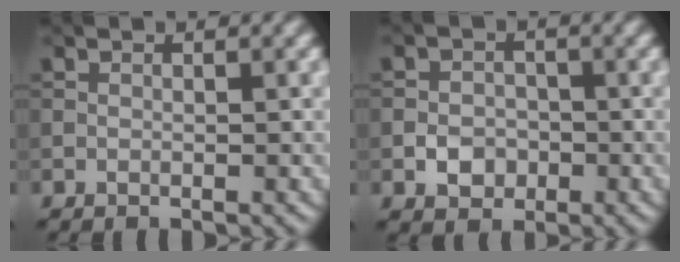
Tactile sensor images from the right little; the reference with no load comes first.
{"total": 2.5, "force": [-0.9, 2.1, 1.1], "torque": [-0.013, -0.001, -0.020]}